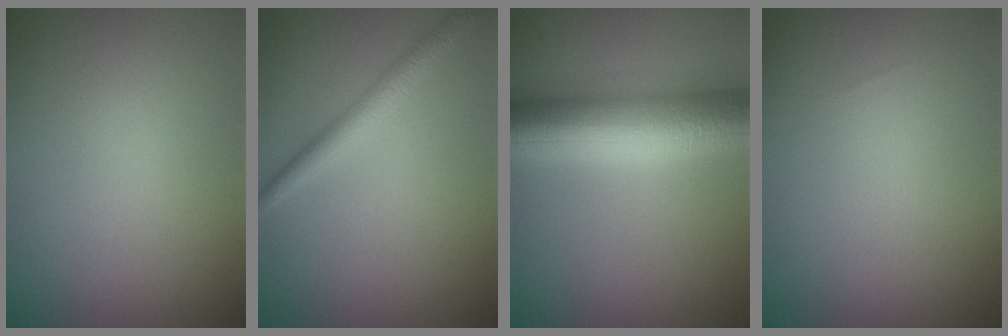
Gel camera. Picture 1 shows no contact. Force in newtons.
{"total": 2.3, "press": 2.3, "slide": 0.2}
{"total": 10.7, "press": 10.7, "slide": 0.0}
{"total": 0.0}